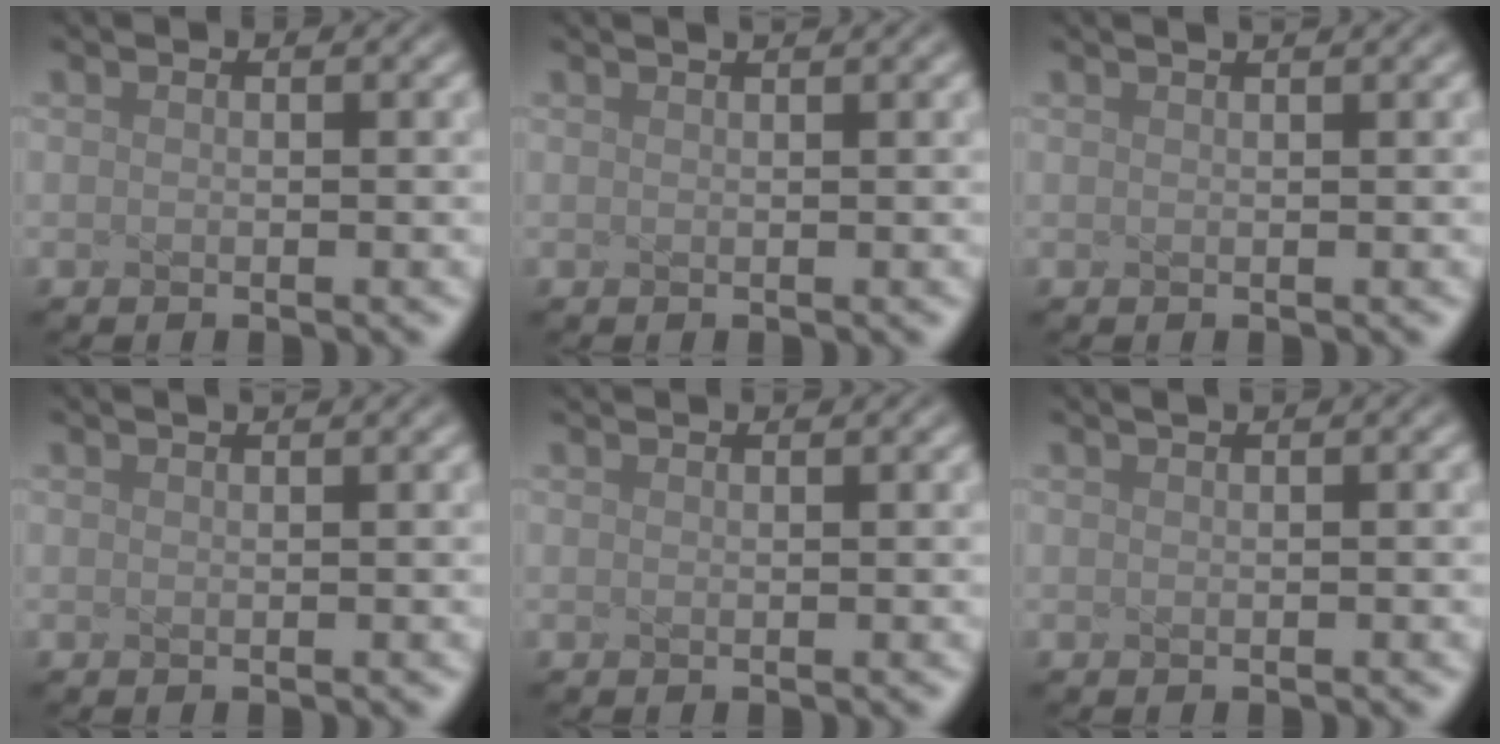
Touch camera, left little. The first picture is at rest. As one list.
[{"total": 2.0, "force": [1.3, 0.8, 1.2], "torque": [0.004, 0.009, -0.009]}, {"total": 2.3, "force": [1.4, 0.9, 1.5], "torque": [0.002, 0.011, -0.010]}, {"total": 1.9, "force": [1.3, 0.7, 1.1], "torque": [0.003, 0.009, -0.009]}, {"total": 1.4, "force": [1.3, 0.3, 0.5], "torque": [-0.003, 0.005, 0.004]}, {"total": 1.6, "force": [1.0, 0.6, 1.1], "torque": [-0.004, 0.004, -0.003]}]